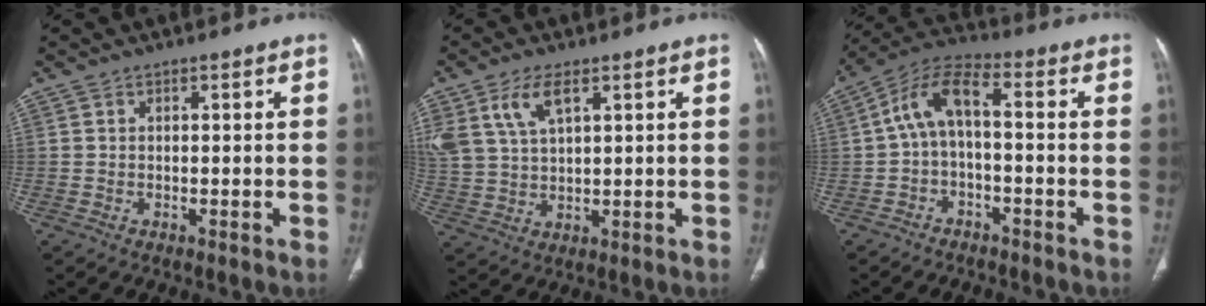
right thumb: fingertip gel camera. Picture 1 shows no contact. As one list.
[{"total": 9.8, "force": [4.9, 5.0, 6.9], "torque": [-0.150, -0.008, 0.106]}, {"total": 8.3, "force": [-1.1, 3.6, 7.4], "torque": [-0.142, 0.043, -0.029]}]